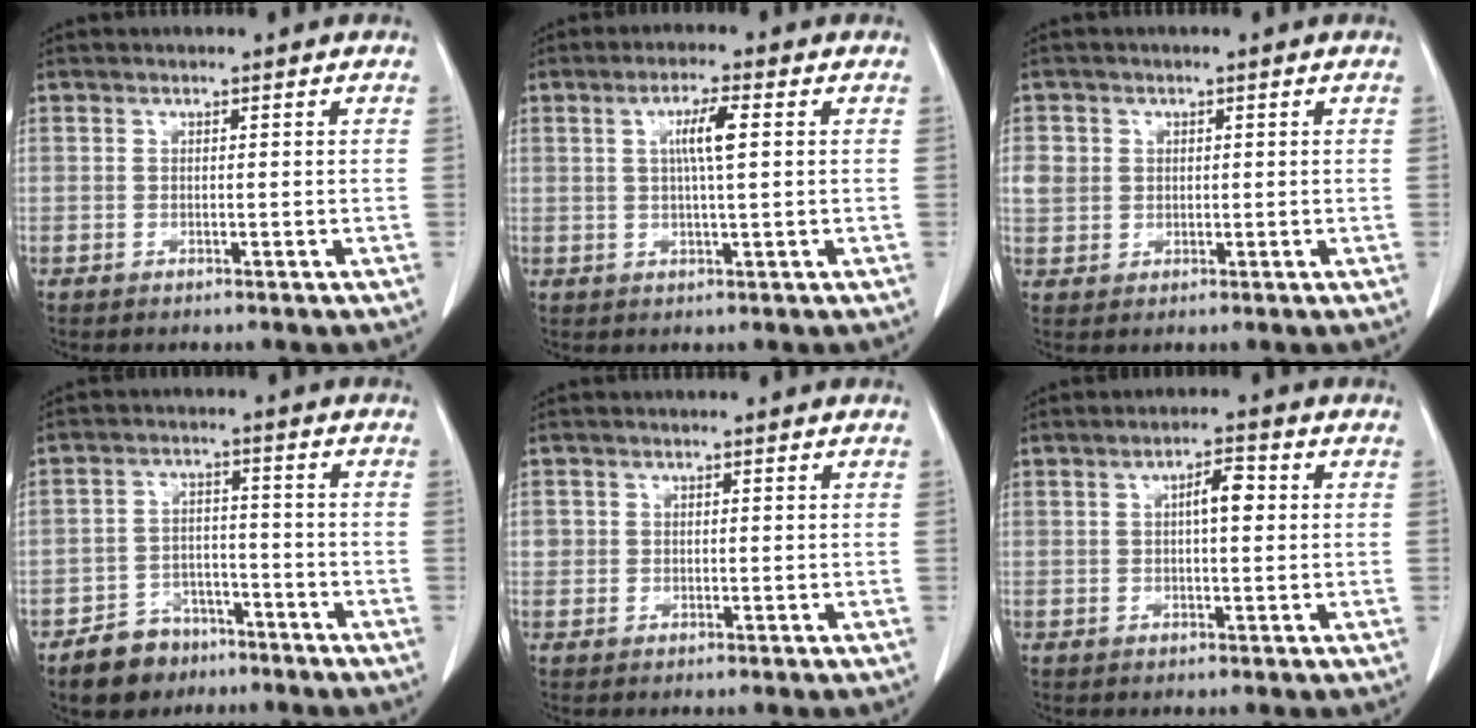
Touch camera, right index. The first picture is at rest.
{"total": 5.0, "force": [1.0, 0.5, 4.8], "torque": [-0.090, 0.003, 0.019]}
{"total": 5.9, "force": [1.1, 5.5, 2.0], "torque": [-0.059, 0.015, 0.029]}
{"total": 7.6, "force": [-5.4, 4.9, 2.0], "torque": [-0.042, 0.011, -0.085]}
{"total": 2.1, "force": [0.1, 2.0, 0.6], "torque": [-0.011, 0.013, 0.007]}
{"total": 4.1, "force": [0.7, 1.3, 3.8], "torque": [-0.067, 0.013, 0.011]}